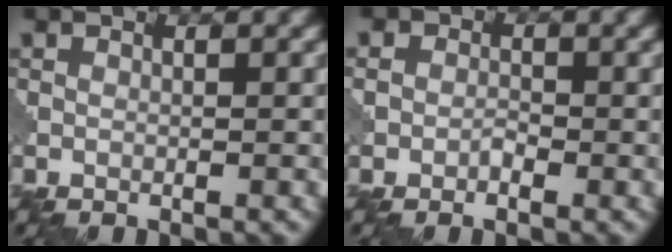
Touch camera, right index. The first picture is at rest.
{"total": 1.4, "force": [-0.4, 1.3, 0.5], "torque": [-0.003, -0.002, -0.012]}